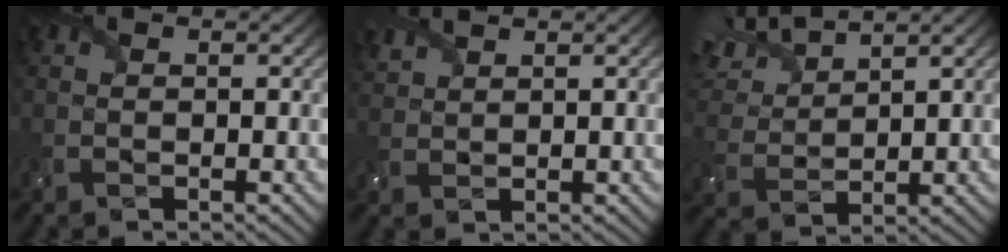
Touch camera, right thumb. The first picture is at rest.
{"total": 2.7, "force": [2.4, 0.7, 0.9], "torque": [-0.028, 0.008, 0.055]}
{"total": 7.4, "force": [5.8, 2.3, 4.0], "torque": [-0.108, 0.020, 0.115]}